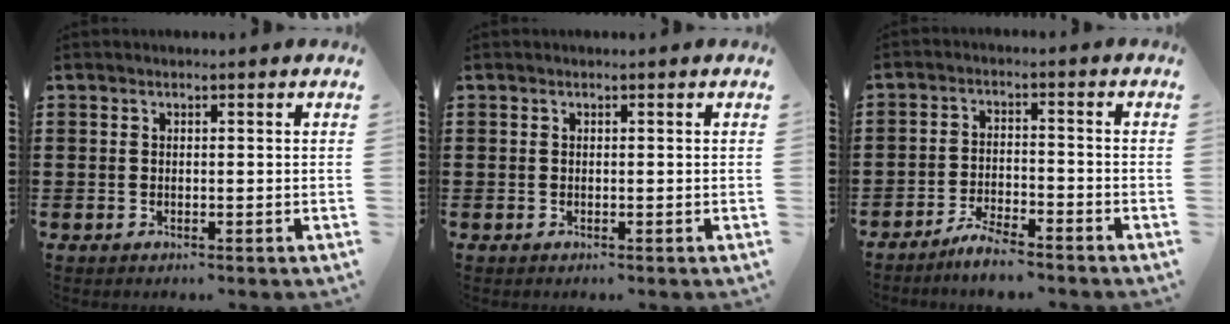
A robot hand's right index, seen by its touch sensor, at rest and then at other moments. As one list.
[{"total": 0.0}, {"total": 4.3, "force": [-4.1, 0.2, 1.2], "torque": [-0.031, 0.002, -0.082]}]